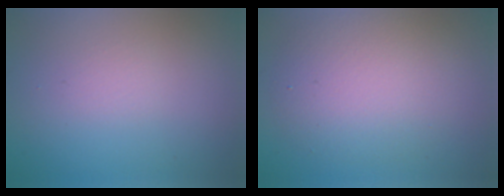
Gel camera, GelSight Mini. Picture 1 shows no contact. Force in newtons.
{"total": 5.2, "press": 5.2, "slide": 0.4}